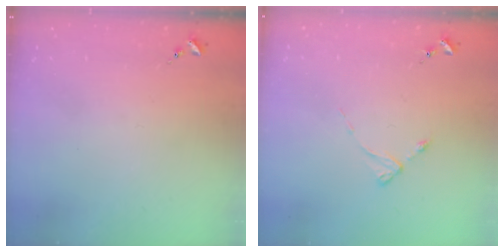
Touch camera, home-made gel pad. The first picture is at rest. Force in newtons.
{"total": 2.4, "press": 2.4, "slide": 0.3}